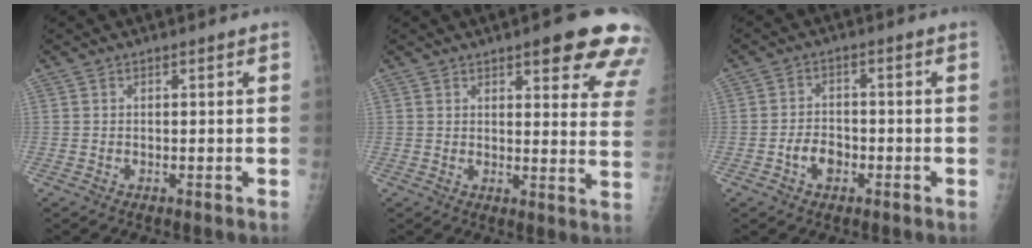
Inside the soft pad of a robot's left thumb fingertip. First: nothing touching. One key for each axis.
{"total": 15.8, "fx": 10.0, "fy": 4.4, "fz": 11.4, "tx": -0.103, "ty": -0.040, "tz": 0.107}
{"total": 4.3, "fx": -1.9, "fy": 3.0, "fz": 2.4, "tx": -0.028, "ty": 0.020, "tz": -0.035}